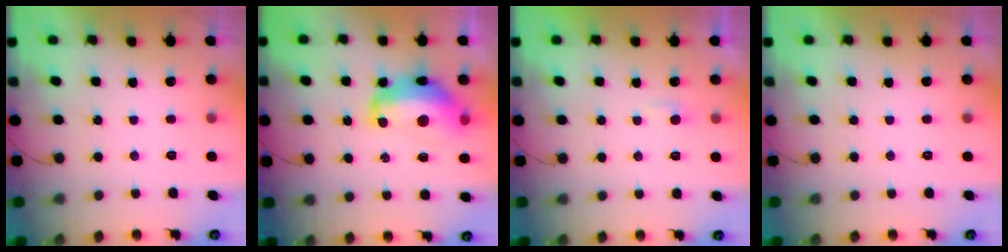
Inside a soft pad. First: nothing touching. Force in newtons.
{"total": 14.6, "press": 14.5, "slide": 1.6}
{"total": 2.2, "press": 2.2, "slide": 0.2}
{"total": 0.0}